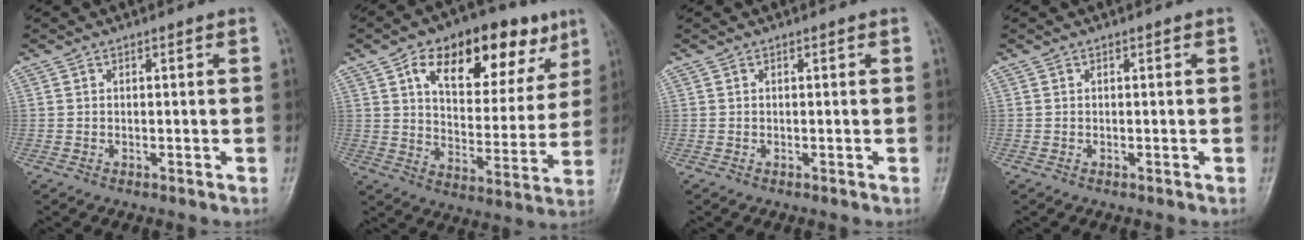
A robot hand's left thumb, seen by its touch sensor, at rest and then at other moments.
{"total": 21.3, "force": [10.7, 11.3, 14.6], "torque": [-0.168, -0.018, 0.165]}
{"total": 0.0}
{"total": 0.0}